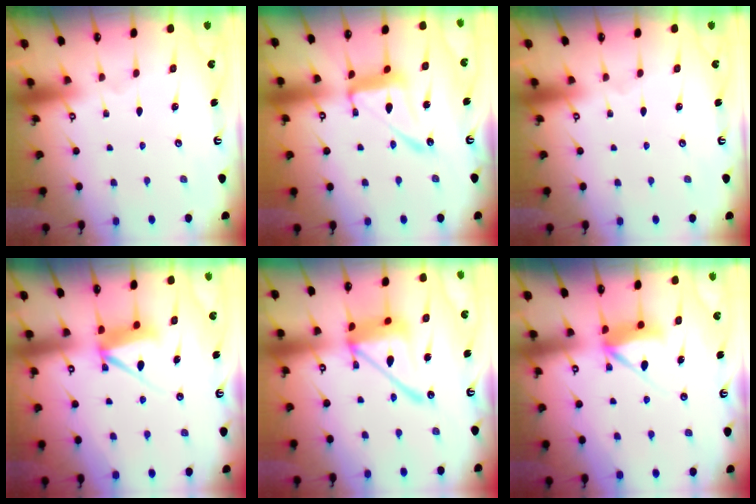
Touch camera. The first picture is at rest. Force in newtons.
{"total": 14.6, "press": 14.6, "slide": 1.2}
{"total": 0.0}
{"total": 7.8, "press": 7.7, "slide": 0.6}
{"total": 15.7, "press": 15.7, "slide": 1.2}
{"total": 8.7, "press": 8.6, "slide": 0.9}